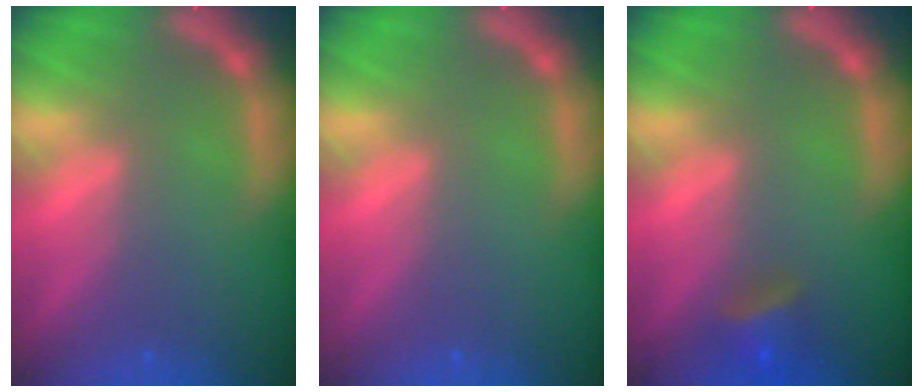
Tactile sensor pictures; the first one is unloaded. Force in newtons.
{"total": 0.0}
{"total": 2.9}